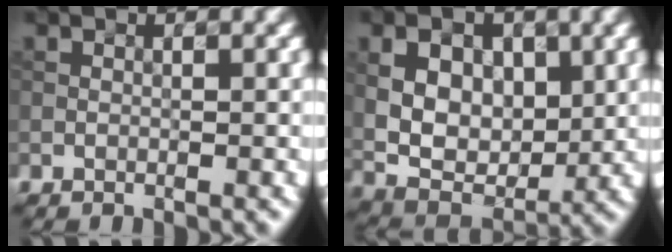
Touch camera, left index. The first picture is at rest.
{"total": 7.1, "force": [1.4, 4.9, 4.9], "torque": [-0.089, -0.006, 0.027]}